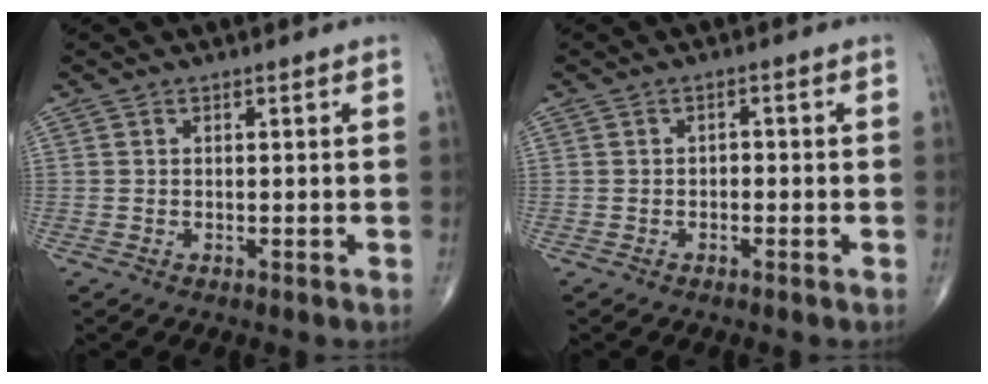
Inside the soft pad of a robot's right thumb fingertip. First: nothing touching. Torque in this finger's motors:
{"motor_torque": [-0.10, 0.04, 0.10, 0.25, 0.04]}